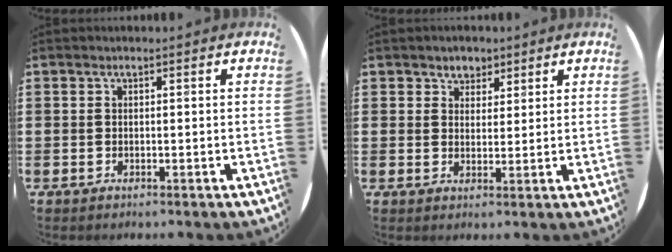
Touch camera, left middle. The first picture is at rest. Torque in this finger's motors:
{"motor_torque": [0.19, -0.14, 0.02, 0.03]}